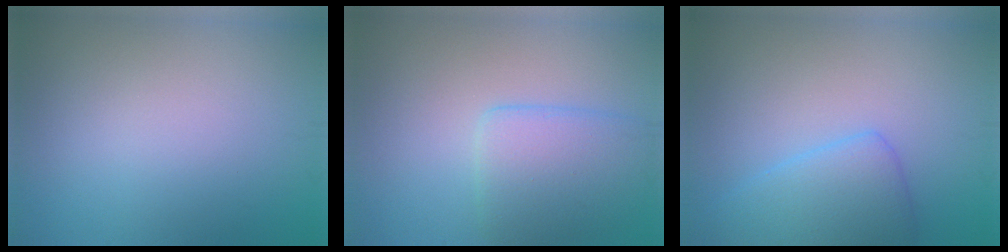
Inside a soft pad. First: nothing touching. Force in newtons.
{"total": 4.4, "press": 4.4, "slide": 0.2}
{"total": 4.0, "press": 4.0, "slide": 0.1}